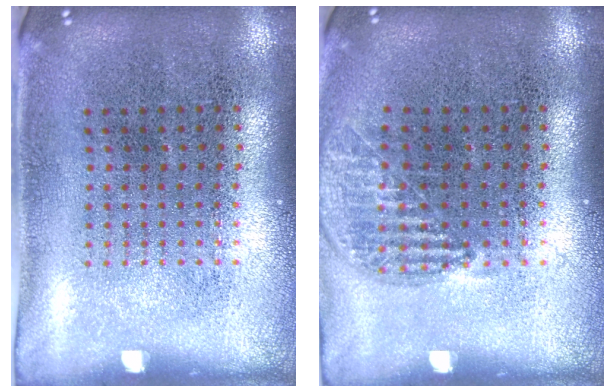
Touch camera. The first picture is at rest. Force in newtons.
{"total": 1.0, "press": 1.0, "slide": 0.0}